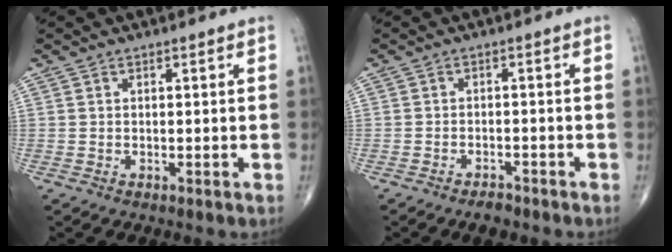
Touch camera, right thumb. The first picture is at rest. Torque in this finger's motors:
{"motor_torque": [0.13, 0.55, -0.06, -0.09, -0.02]}